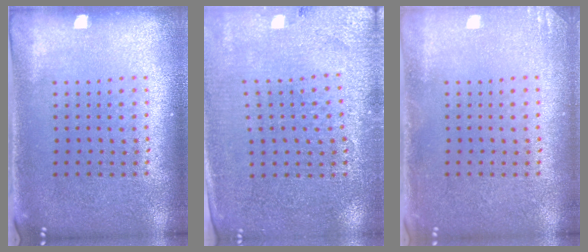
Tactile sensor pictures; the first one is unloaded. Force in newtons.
{"total": 2.8, "press": 2.7, "slide": 0.5}
{"total": 1.3, "press": 1.3, "slide": 0.1}